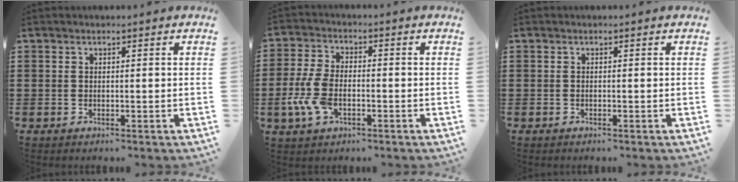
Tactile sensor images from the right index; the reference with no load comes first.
{"total": 6.8, "force": [-2.0, 3.9, 5.3], "torque": [-0.133, -0.003, -0.044]}
{"total": 0.0}